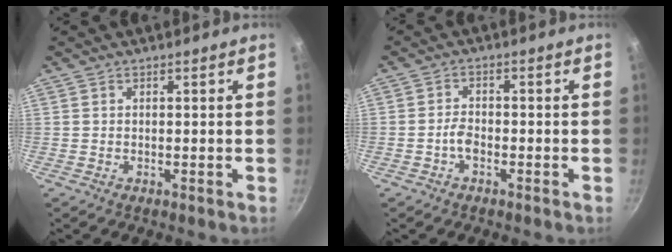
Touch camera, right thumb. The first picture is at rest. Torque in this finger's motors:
{"motor_torque": [-0.11, -0.12, -0.04, 0.07, 0.00]}